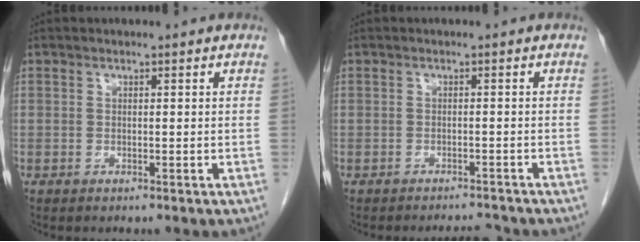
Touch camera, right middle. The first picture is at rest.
{"total": 3.5, "force": [-3.5, 0.0, 0.3], "torque": [-0.005, -0.008, -0.049]}